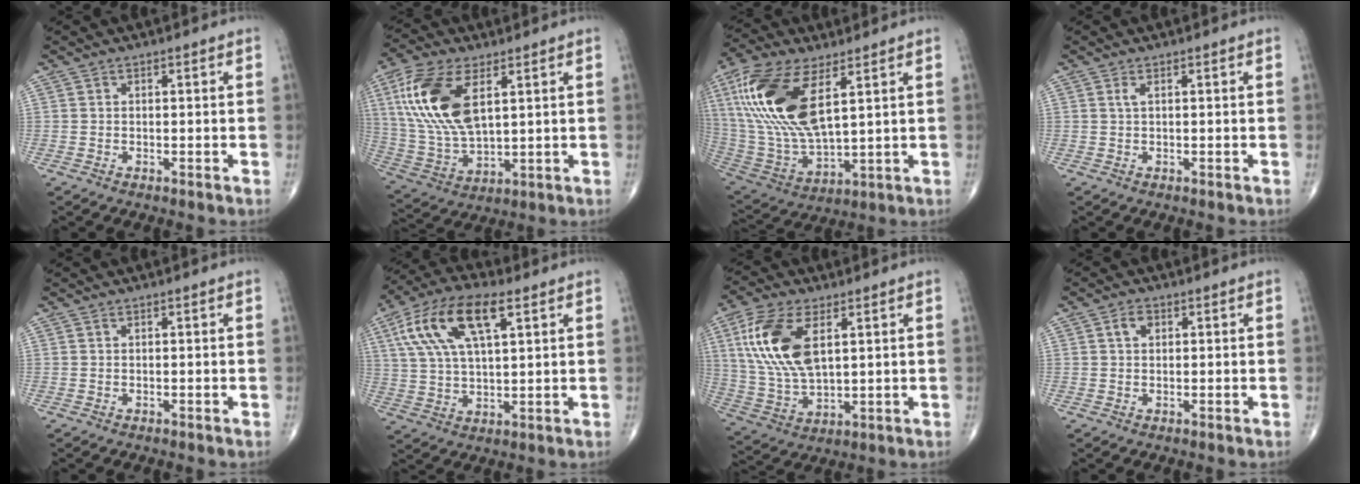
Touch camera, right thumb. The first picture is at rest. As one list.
[{"total": 17.1, "force": [5.8, 8.4, 13.8], "torque": [-0.290, -0.013, 0.117]}, {"total": 21.9, "force": [7.7, 9.6, 18.1], "torque": [-0.394, -0.025, 0.150]}, {"total": 0.8, "force": [0.3, 0.1, 0.8], "torque": [-0.026, 0.003, 0.007]}, {"total": 0.0}, {"total": 15.6, "force": [6.3, 6.5, 12.7], "torque": [-0.252, 0.008, 0.114]}, {"total": 15.4, "force": [4.9, 7.6, 12.5], "torque": [-0.262, -0.010, 0.101]}, {"total": 2.4, "force": [0.9, 1.6, 1.6], "torque": [-0.026, 0.004, 0.014]}]